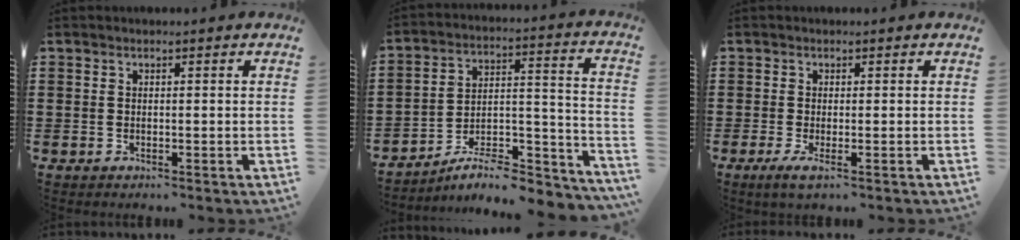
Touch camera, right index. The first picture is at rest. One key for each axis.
{"total": 7.3, "fx": -6.2, "fy": 1.9, "fz": 3.3, "tx": -0.041, "ty": 0.008, "tz": -0.118}
{"total": 1.5, "fx": -0.8, "fy": 0.0, "fz": 1.3, "tx": -0.029, "ty": -0.007, "tz": -0.016}